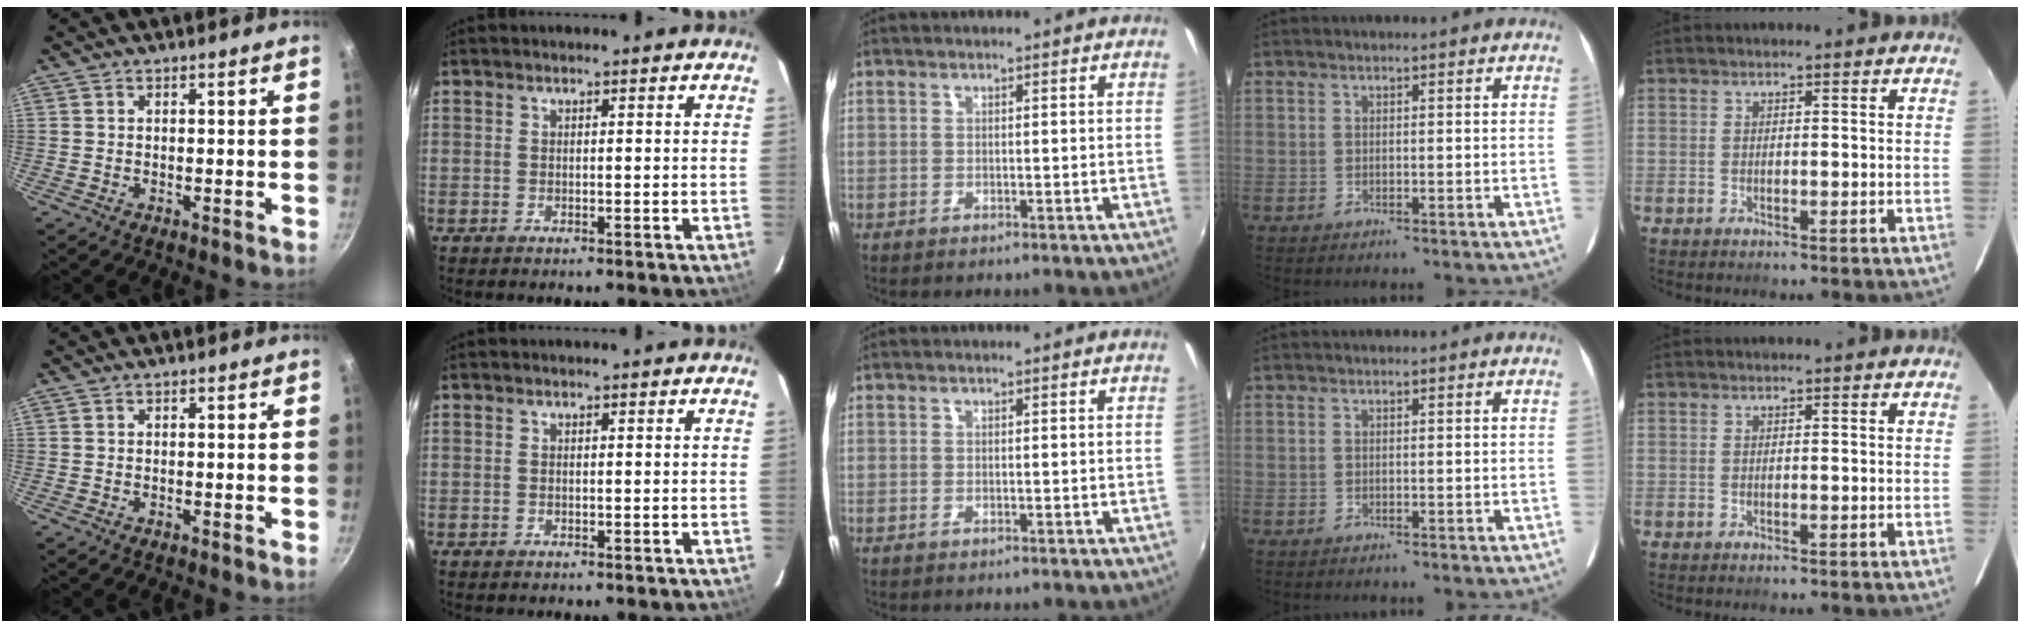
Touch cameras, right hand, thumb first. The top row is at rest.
{}